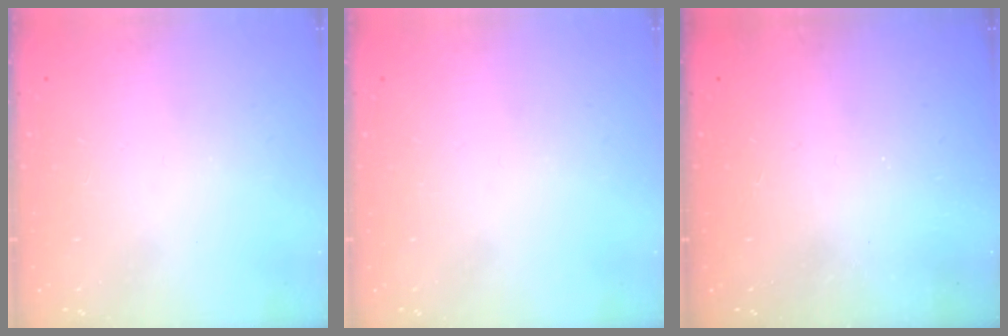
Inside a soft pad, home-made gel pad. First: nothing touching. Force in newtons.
{"total": 0.0}
{"total": 1.4, "press": 1.3, "slide": 0.4}